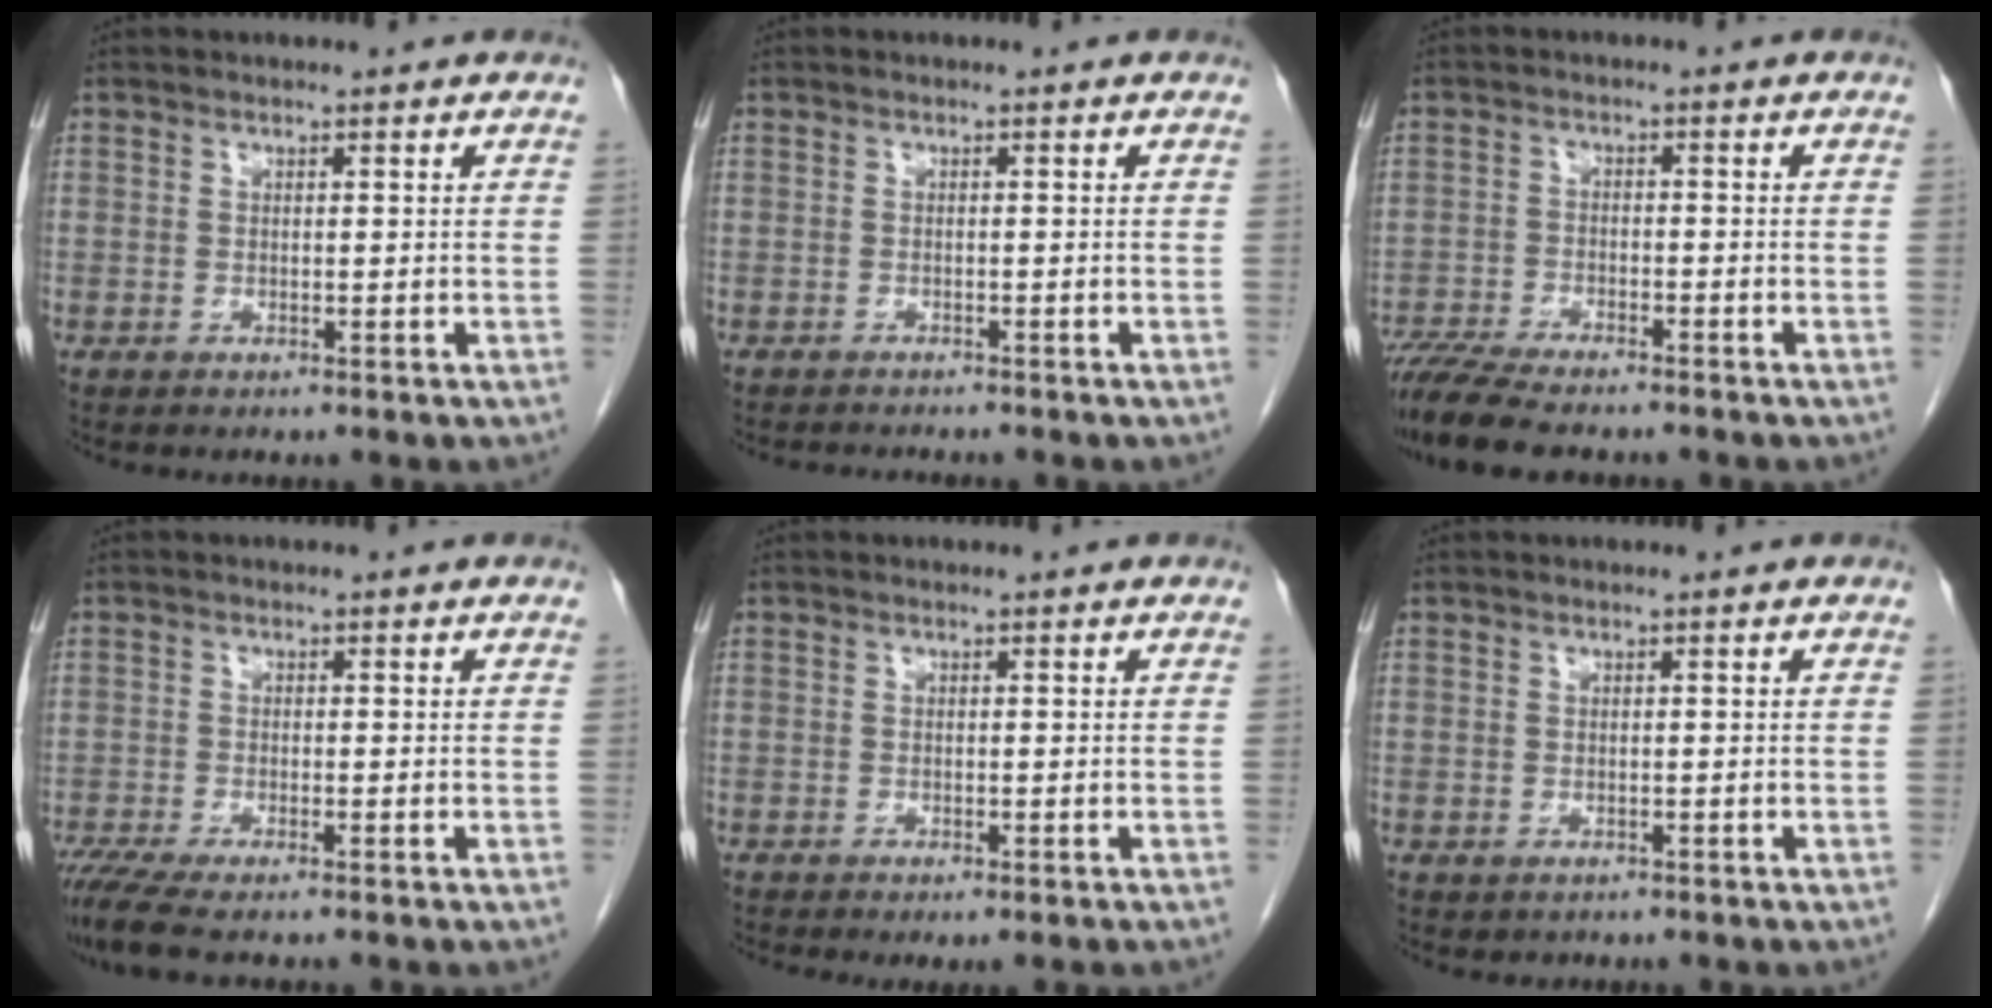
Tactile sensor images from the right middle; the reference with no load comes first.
{"total": 3.5, "force": [-3.3, 0.3, 1.1], "torque": [-0.014, -0.007, -0.045]}
{"total": 10.3, "force": [-8.9, 1.7, 4.9], "torque": [-0.081, -0.016, -0.144]}
{"total": 5.0, "force": [-4.0, 0.4, 3.0], "torque": [-0.058, -0.014, -0.073]}
{"total": 2.1, "force": [-1.7, 0.4, 1.2], "torque": [-0.012, -0.006, -0.022]}
{"total": 0.5, "force": [-0.2, 0.5, 0.1], "torque": [-0.006, 0.002, 0.002]}